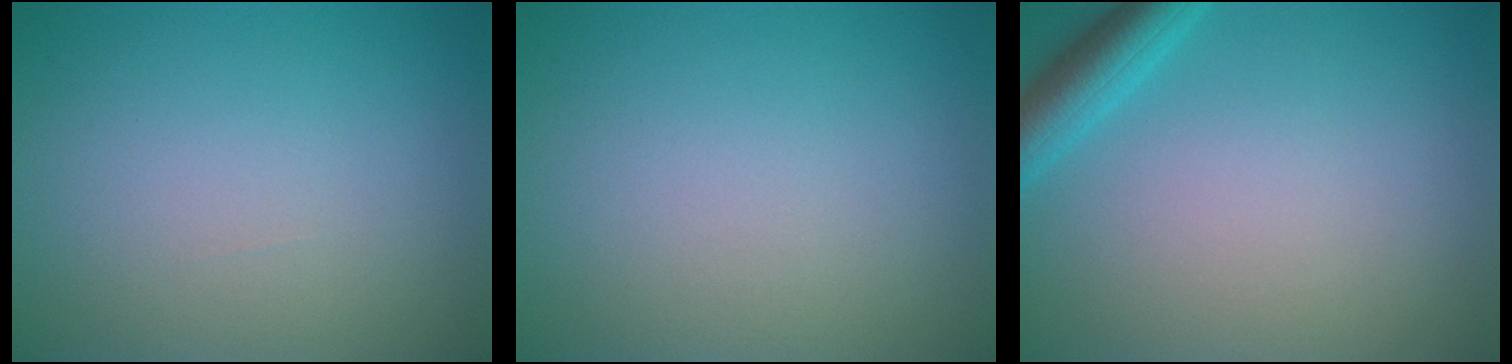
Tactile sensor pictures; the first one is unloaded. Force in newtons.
{"total": 0.0}
{"total": 3.3, "press": 3.3, "slide": 0.2}